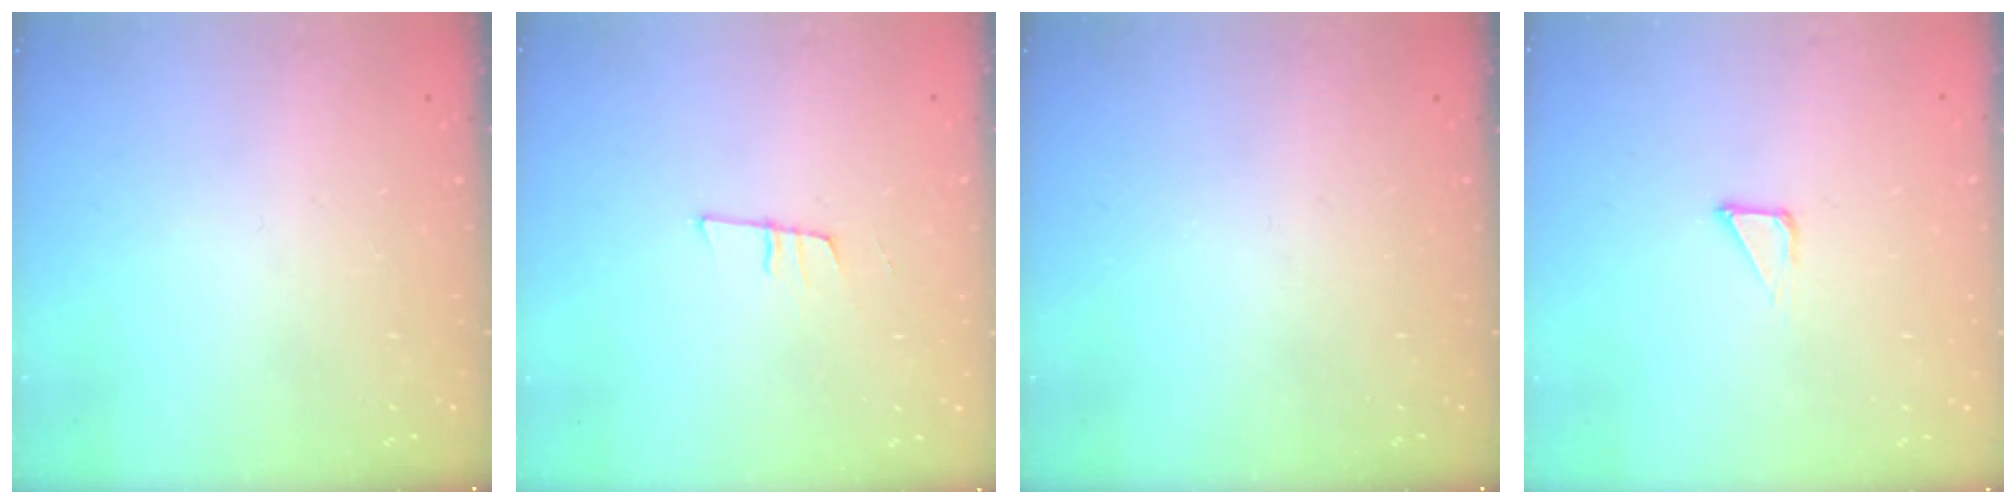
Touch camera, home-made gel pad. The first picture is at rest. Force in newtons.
{"total": 6.4, "press": 5.7, "slide": 2.9}
{"total": 0.0}
{"total": 2.8, "press": 2.8, "slide": 0.1}